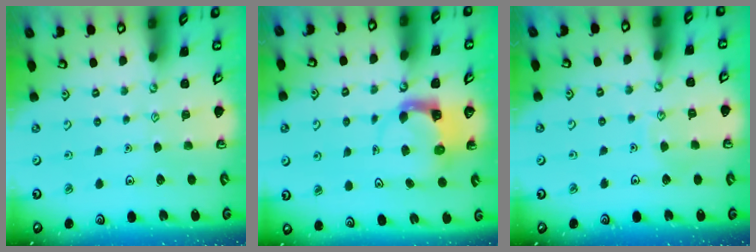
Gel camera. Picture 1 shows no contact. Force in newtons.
{"total": 3.9, "press": 3.9, "slide": 0.5}
{"total": 5.6, "press": 5.6, "slide": 0.5}